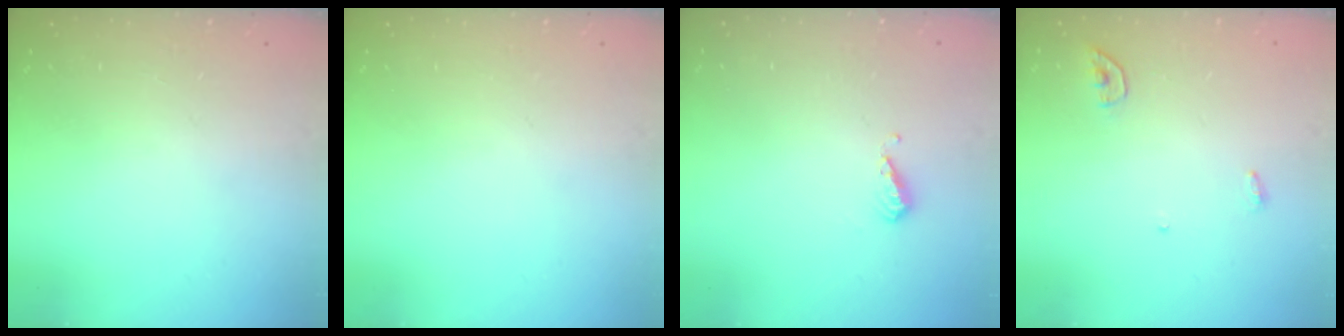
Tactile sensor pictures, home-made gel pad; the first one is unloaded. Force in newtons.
{"total": 0.0}
{"total": 4.6, "press": 4.5, "slide": 0.9}
{"total": 4.3, "press": 4.3, "slide": 0.4}